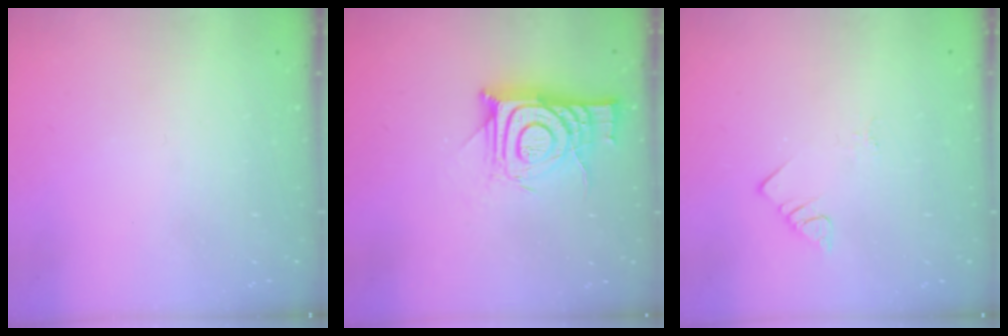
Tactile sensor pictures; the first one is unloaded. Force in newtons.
{"total": 12.7, "press": 12.6, "slide": 1.1}
{"total": 2.8, "press": 2.8, "slide": 0.4}